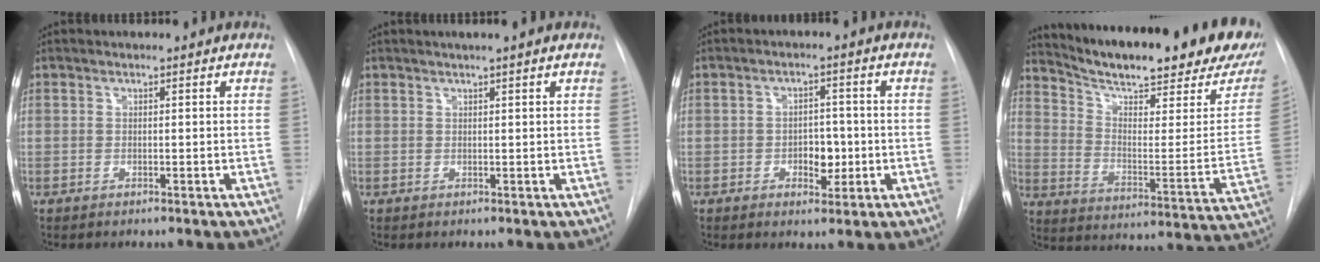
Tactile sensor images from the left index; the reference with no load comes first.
{"total": 2.0, "force": [1.4, -0.3, 1.4], "torque": [-0.023, 0.010, 0.024]}
{"total": 4.2, "force": [-0.9, 2.6, 3.2], "torque": [-0.037, 0.005, -0.008]}
{"total": 27.7, "force": [22.3, 4.9, 15.8], "torque": [-0.243, -0.055, 0.296]}